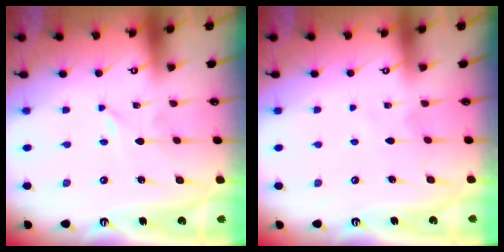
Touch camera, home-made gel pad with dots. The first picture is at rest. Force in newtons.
{"total": 4.2, "press": 4.2, "slide": 0.5}